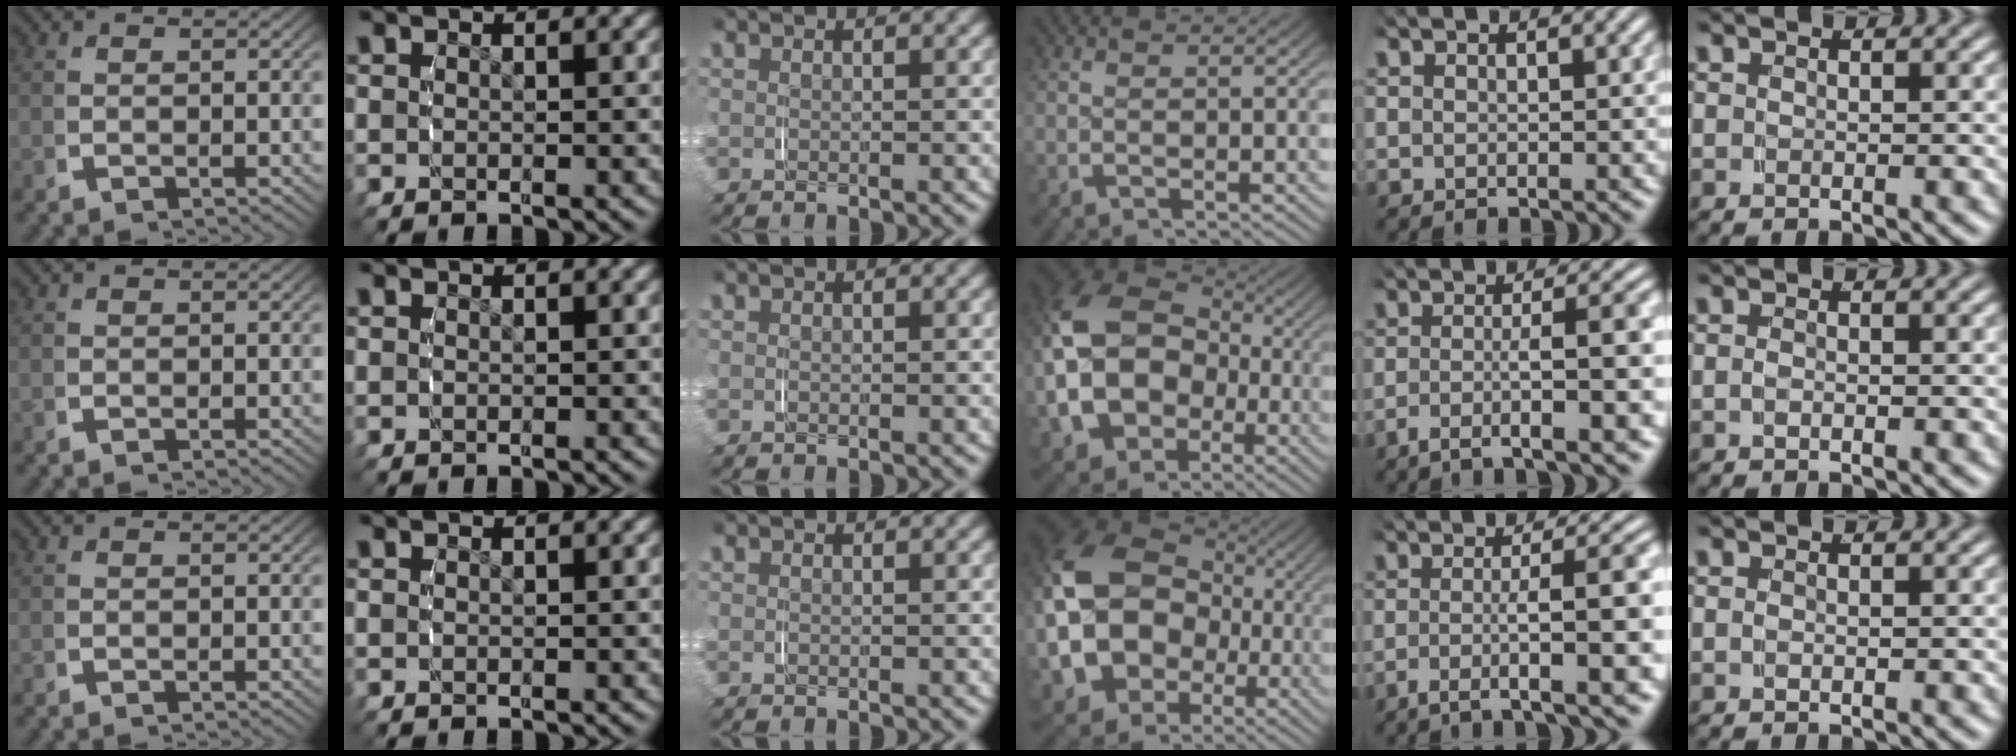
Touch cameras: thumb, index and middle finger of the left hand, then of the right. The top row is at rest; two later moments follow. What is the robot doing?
{"motion": "grasp_and_lifting", "object": "paper"}